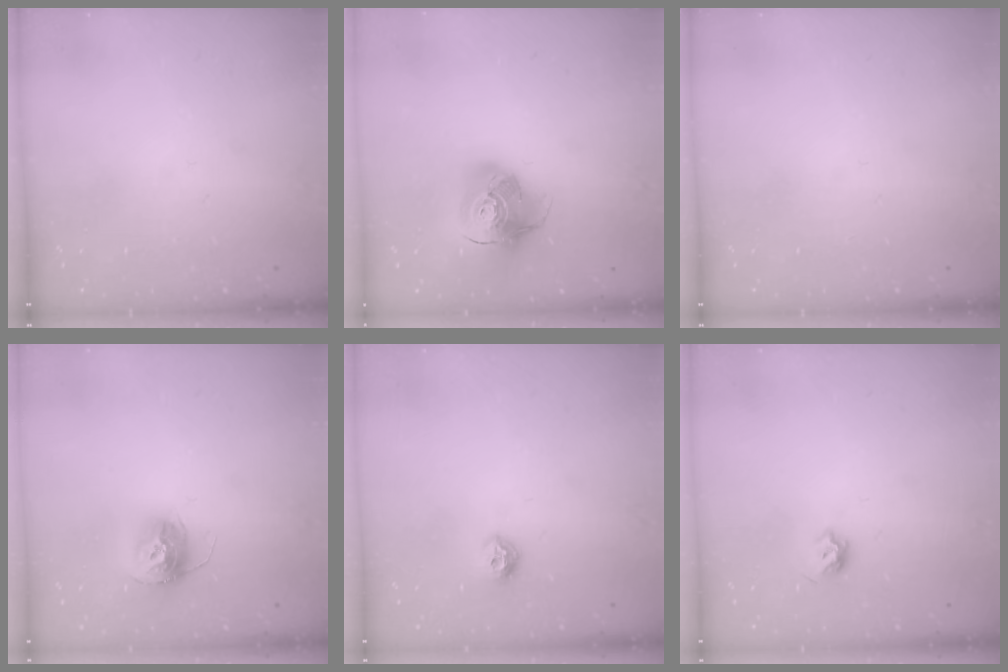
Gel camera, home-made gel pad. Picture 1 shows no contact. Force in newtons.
{"total": 14.5, "press": 14.4, "slide": 1.9}
{"total": 0.0}
{"total": 12.4, "press": 12.4, "slide": 1.0}
{"total": 6.8, "press": 6.8, "slide": 0.3}
{"total": 5.2, "press": 5.1, "slide": 1.0}